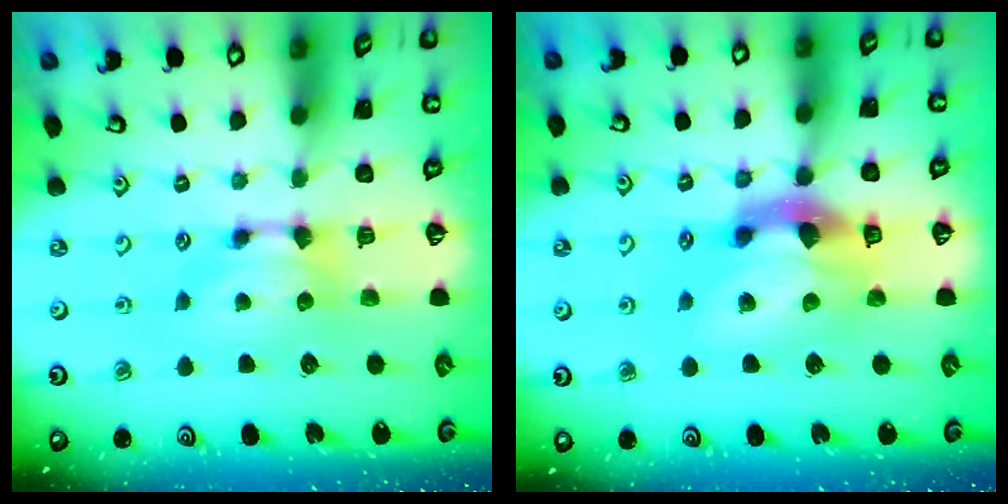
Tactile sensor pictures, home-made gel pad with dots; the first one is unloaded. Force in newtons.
{"total": 6.6, "press": 6.2, "slide": 2.2}